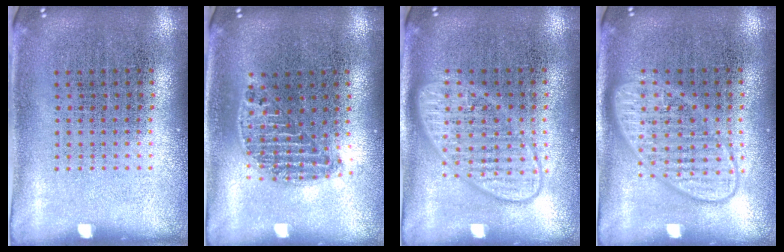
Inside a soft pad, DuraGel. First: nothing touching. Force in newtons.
{"total": 1.2, "press": 1.0, "slide": 0.6}
{"total": 2.9, "press": 2.9, "slide": 0.4}
{"total": 2.9, "press": 2.9, "slide": 0.4}